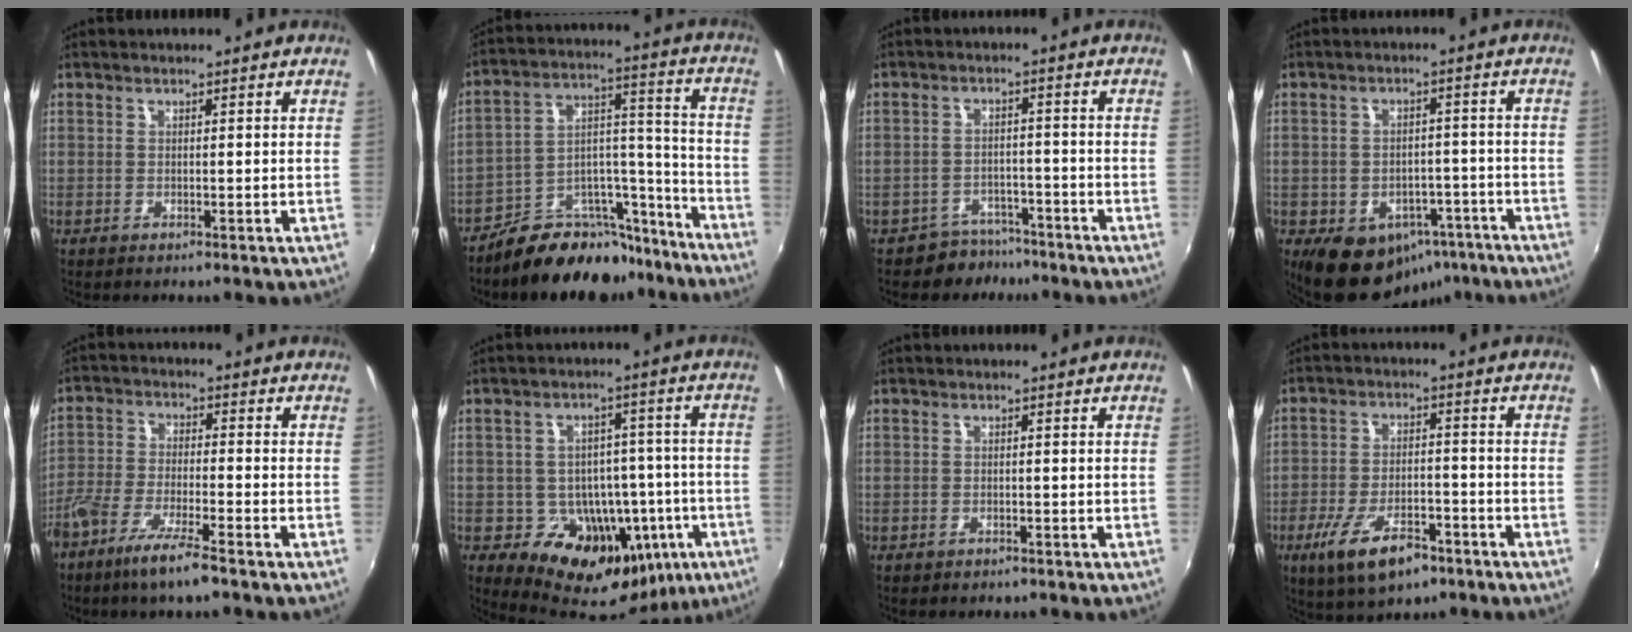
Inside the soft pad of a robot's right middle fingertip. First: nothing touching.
{"total": 16.9, "force": [-14.1, 7.5, 5.7], "torque": [-0.082, 0.059, -0.202]}
{"total": 5.6, "force": [-4.5, 3.3, -0.2], "torque": [-0.003, 0.016, -0.067]}
{"total": 12.4, "force": [-7.2, 8.7, 5.1], "torque": [-0.099, 0.019, -0.073]}
{"total": 8.9, "force": [-6.2, 1.0, 6.3], "torque": [-0.143, -0.014, -0.123]}
{"total": 17.7, "force": [-6.3, 14.2, 8.4], "torque": [-0.148, 0.021, -0.058]}
{"total": 1.2, "force": [-0.8, 0.8, 0.3], "torque": [-0.010, -0.003, -0.012]}
{"total": 11.8, "force": [-6.9, 5.1, 8.1], "torque": [-0.173, -0.018, -0.112]}